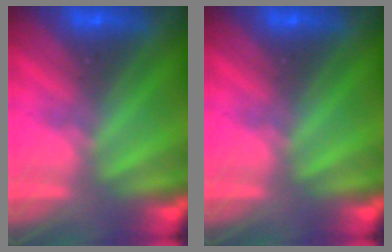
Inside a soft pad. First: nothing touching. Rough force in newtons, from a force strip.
{"total": 0.0}